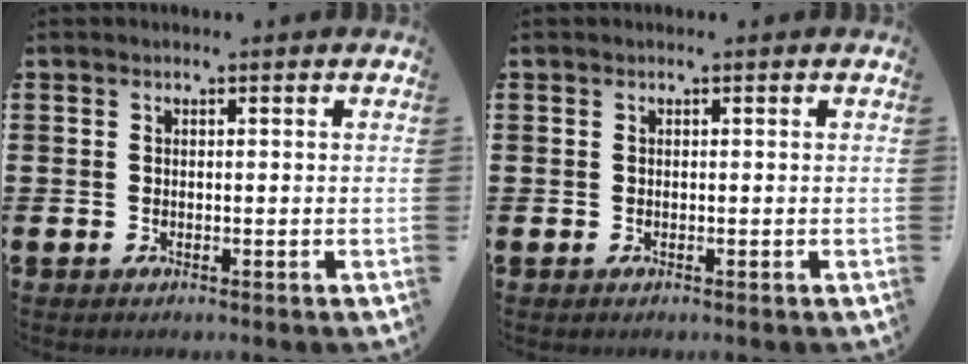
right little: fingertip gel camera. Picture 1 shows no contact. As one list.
[{"total": 0.0}]